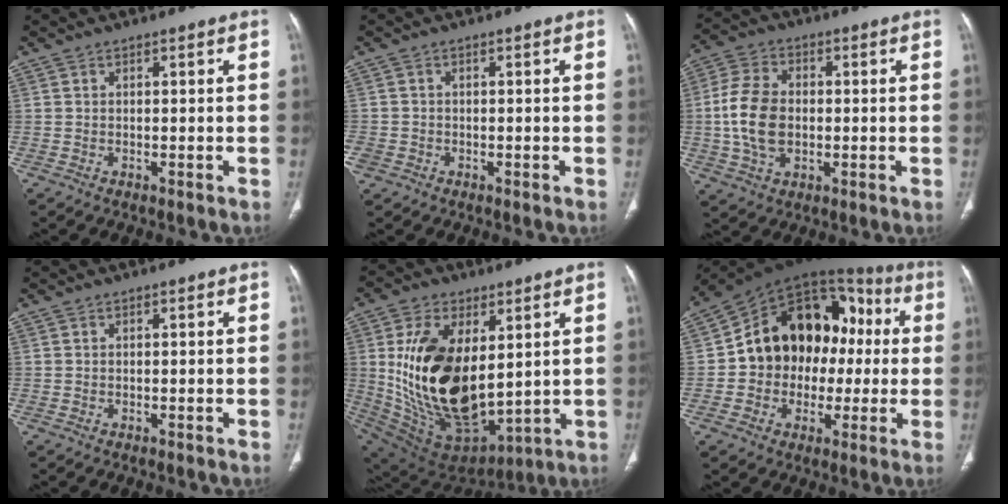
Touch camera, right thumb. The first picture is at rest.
{"total": 2.7, "force": [-1.0, 2.3, 0.9], "torque": [-0.020, 0.006, -0.016]}
{"total": 11.8, "force": [-0.5, 7.9, 8.7], "torque": [-0.167, 0.012, -0.011]}
{"total": 0.0}
{"total": 24.9, "force": [3.7, 14.0, 20.3], "torque": [-0.371, -0.040, 0.091]}
{"total": 20.8, "force": [0.3, 15.6, 13.7], "torque": [-0.164, 0.054, 0.005]}